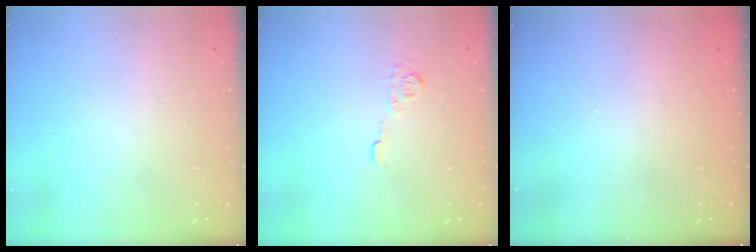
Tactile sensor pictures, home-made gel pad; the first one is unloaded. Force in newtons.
{"total": 5.8, "press": 5.8, "slide": 0.2}
{"total": 2.4, "press": 2.3, "slide": 0.8}